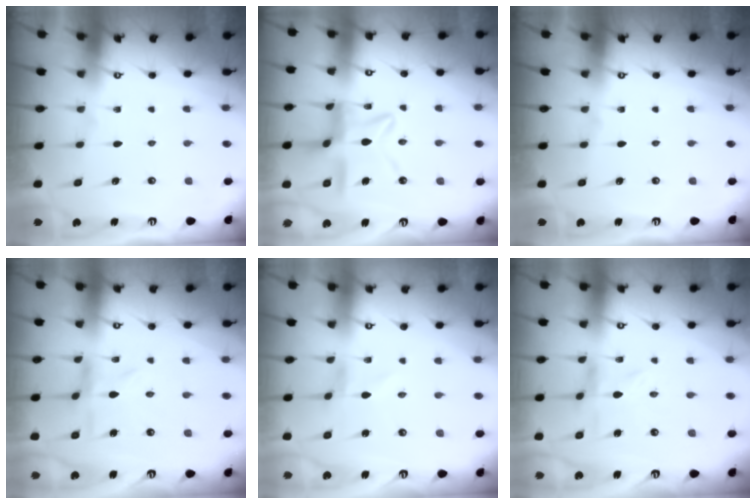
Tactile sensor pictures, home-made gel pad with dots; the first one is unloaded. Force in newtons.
{"total": 12.7, "press": 12.6, "slide": 1.3}
{"total": 0.0}
{"total": 1.9, "press": 1.9, "slide": 0.4}
{"total": 0.7, "press": 0.7, "slide": 0.1}
{"total": 0.7, "press": 0.6, "slide": 0.3}